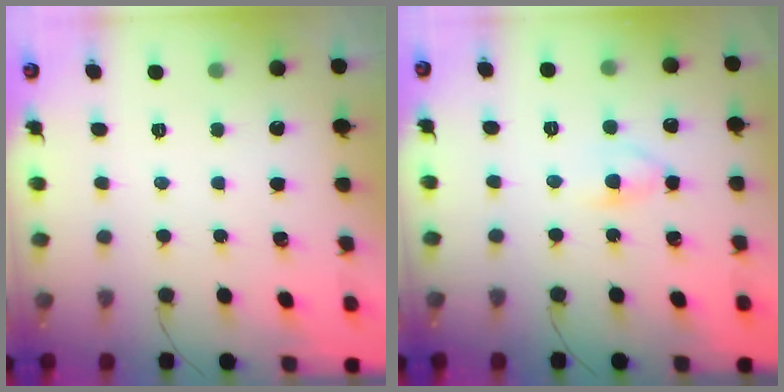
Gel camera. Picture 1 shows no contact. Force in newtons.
{"total": 3.8, "press": 3.6, "slide": 1.3}